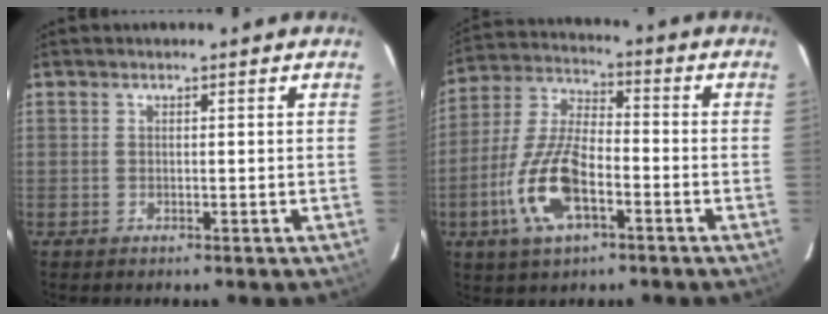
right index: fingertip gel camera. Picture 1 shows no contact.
{"total": 14.1, "force": [-5.4, 5.8, 11.6], "torque": [-0.253, -0.003, -0.103]}